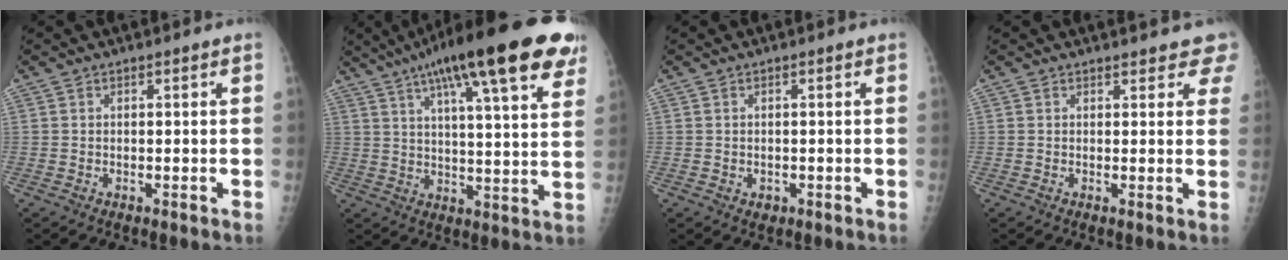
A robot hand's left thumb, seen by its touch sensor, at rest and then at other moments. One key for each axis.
{"total": 25.5, "fx": 14.9, "fy": 5.5, "fz": 20.0, "tx": -0.292, "ty": -0.010, "tz": 0.205}
{"total": 1.4, "fx": -0.4, "fy": 1.2, "fz": 0.6, "tx": -0.004, "ty": 0.001, "tz": -0.001}
{"total": 4.0, "fx": 3.6, "fy": 1.6, "fz": 0.6, "tx": 0.030, "ty": -0.015, "tz": 0.020}